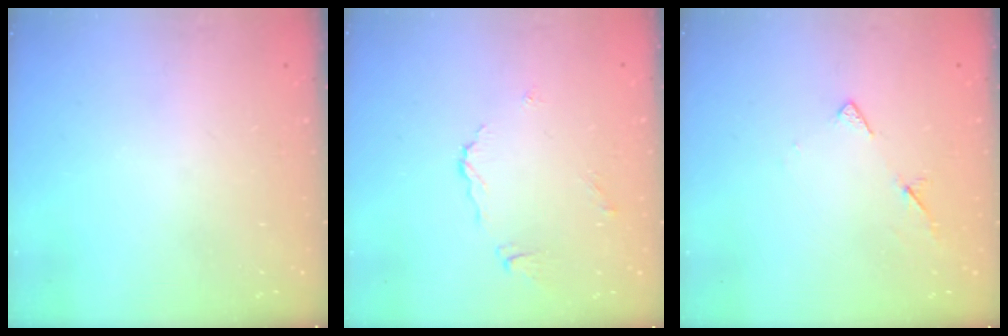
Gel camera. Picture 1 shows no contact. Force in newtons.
{"total": 5.7, "press": 5.7, "slide": 0.5}
{"total": 6.5, "press": 6.5, "slide": 0.6}